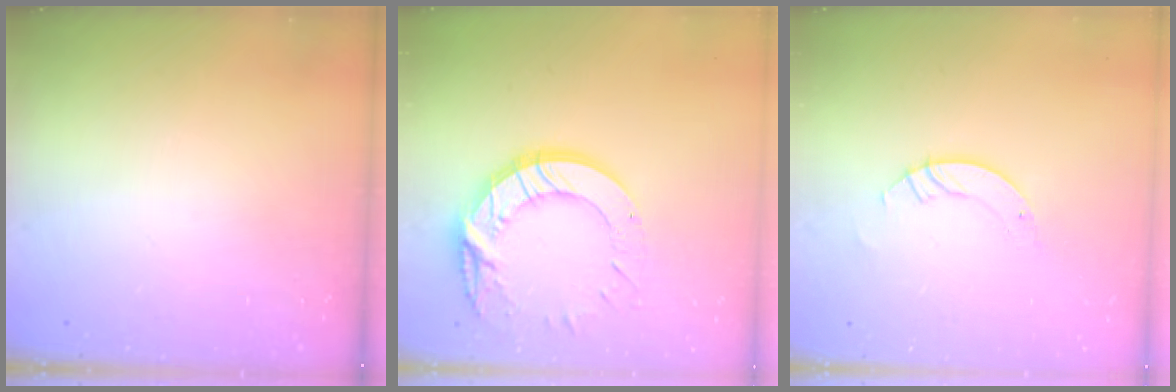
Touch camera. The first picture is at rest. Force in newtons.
{"total": 15.8, "press": 15.8, "slide": 1.1}
{"total": 3.5, "press": 3.5, "slide": 0.2}